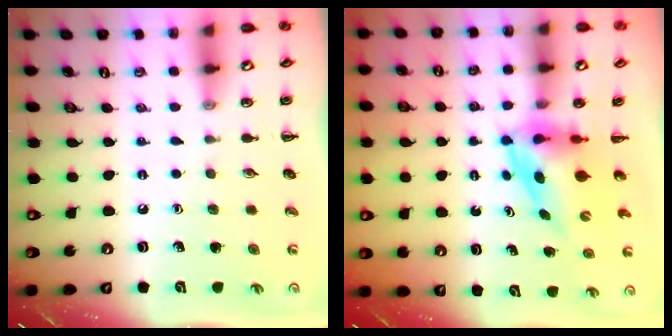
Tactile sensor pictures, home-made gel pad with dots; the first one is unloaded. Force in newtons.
{"total": 3.9, "press": 3.9, "slide": 0.8}